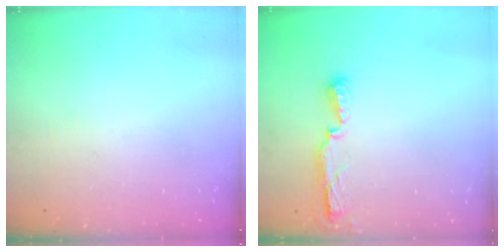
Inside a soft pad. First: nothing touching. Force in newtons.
{"total": 9.5, "press": 7.8, "slide": 5.5}